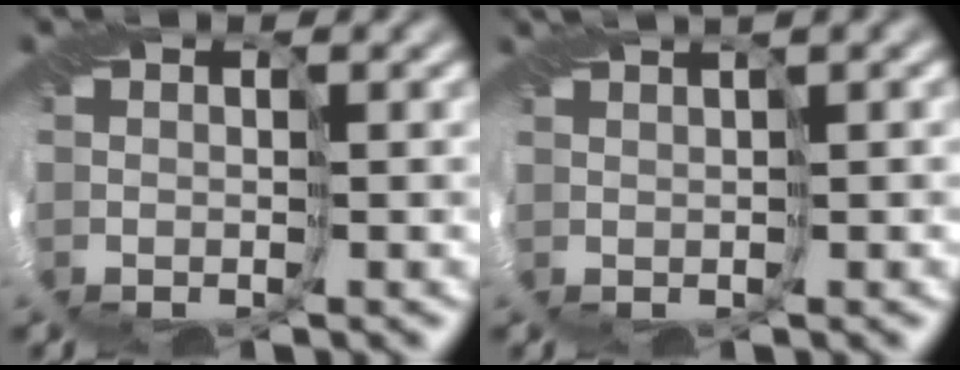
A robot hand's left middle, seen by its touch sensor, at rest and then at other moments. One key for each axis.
{"total": 2.4, "fx": 1.5, "fy": 0.1, "fz": 1.9, "tx": -0.041, "ty": 0.006, "tz": 0.026}